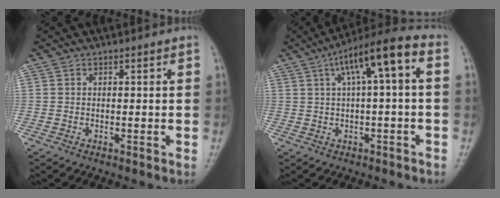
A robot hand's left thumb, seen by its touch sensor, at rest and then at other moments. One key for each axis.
{"total": 10.0, "fx": 2.1, "fy": 2.2, "fz": 9.5, "tx": -0.158, "ty": 0.045, "tz": 0.030}